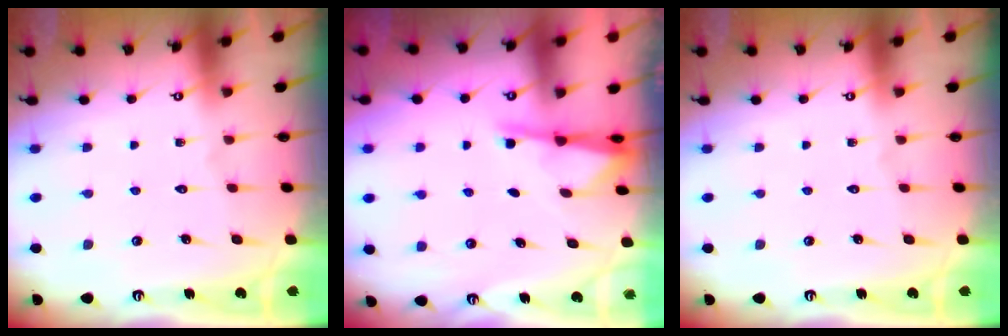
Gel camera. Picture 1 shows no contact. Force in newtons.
{"total": 2.4, "press": 2.3, "slide": 0.3}
{"total": 0.0}